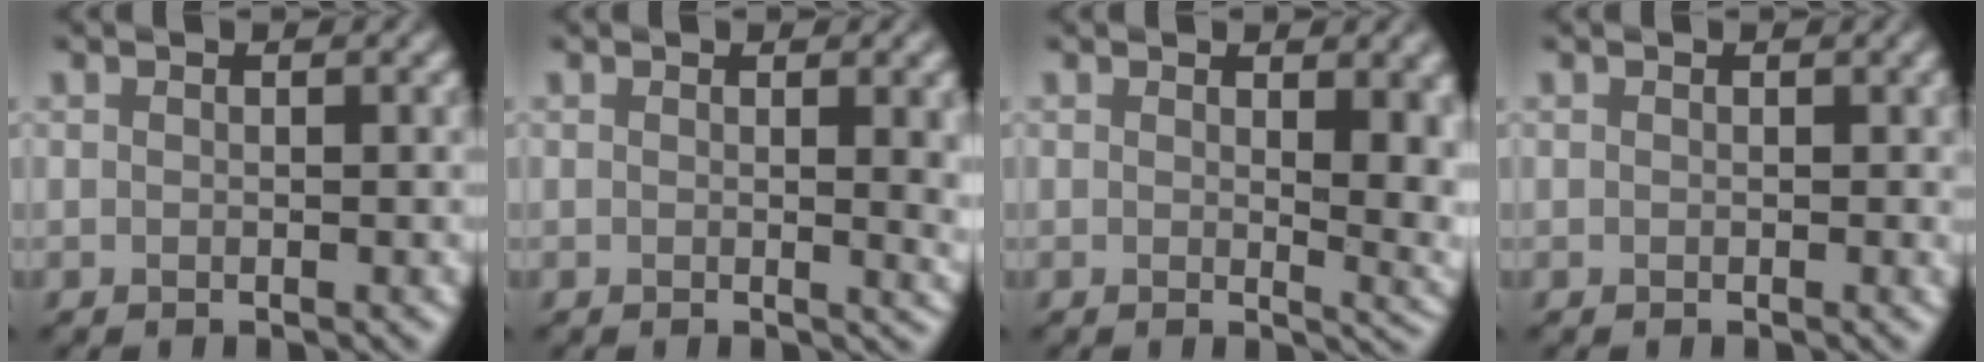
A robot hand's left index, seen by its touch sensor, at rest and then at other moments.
{"total": 3.4, "force": [0.5, 1.0, 3.2], "torque": [-0.027, 0.001, 0.005]}
{"total": 5.7, "force": [1.0, 2.3, 5.1], "torque": [-0.053, -0.012, 0.022]}
{"total": 0.5, "force": [0.1, 0.4, 0.3], "torque": [-0.001, -0.003, 0.000]}